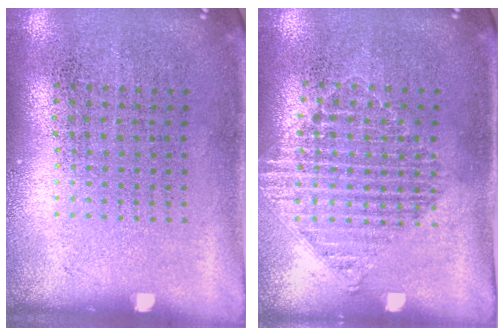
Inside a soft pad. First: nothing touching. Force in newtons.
{"total": 1.1, "press": 1.1, "slide": 0.1}